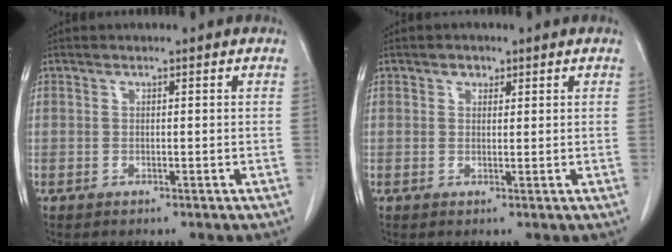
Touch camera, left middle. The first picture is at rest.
{"total": 1.4, "force": [0.8, 1.0, 0.4], "torque": [-0.004, -0.002, 0.012]}